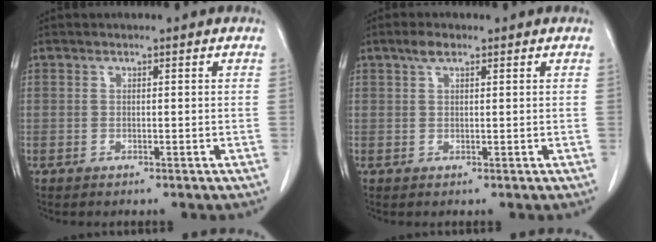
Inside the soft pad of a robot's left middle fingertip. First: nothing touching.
{"total": 2.0, "force": [1.3, 0.6, 1.4], "torque": [-0.030, 0.008, 0.026]}